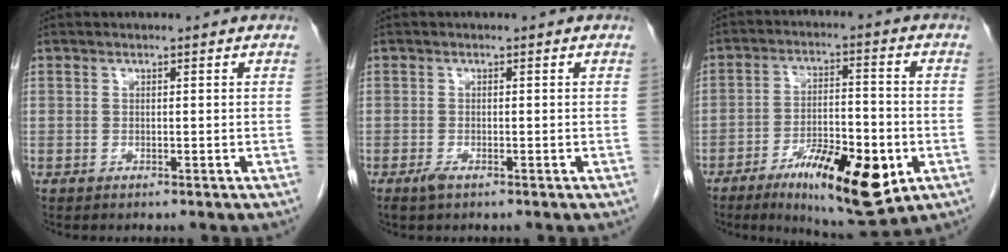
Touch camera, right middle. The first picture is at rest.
{"total": 1.3, "force": [-0.9, 0.3, 0.9], "torque": [-0.022, -0.002, -0.015]}
{"total": 14.7, "force": [-6.5, 3.8, 12.7], "torque": [-0.204, -0.013, -0.095]}